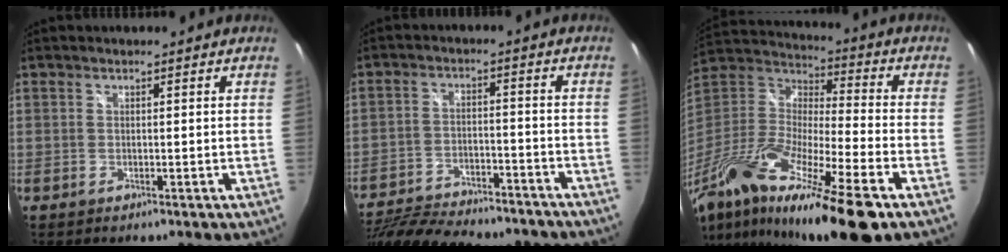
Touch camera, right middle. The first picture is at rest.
{"total": 23.4, "force": [-19.8, 6.5, 10.6], "torque": [-0.220, -0.030, -0.291]}
{"total": 27.4, "force": [-16.3, 4.1, 21.6], "torque": [-0.394, -0.052, -0.294]}